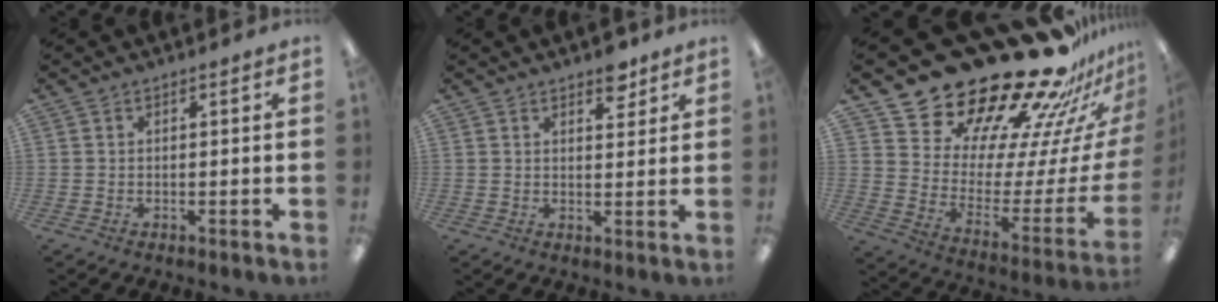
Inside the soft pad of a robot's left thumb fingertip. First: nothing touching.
{"total": 4.8, "force": [3.7, 2.3, 2.1], "torque": [-0.008, -0.020, 0.060]}
{"total": 27.0, "force": [23.7, 9.1, 9.3], "torque": [-0.124, -0.202, 0.423]}